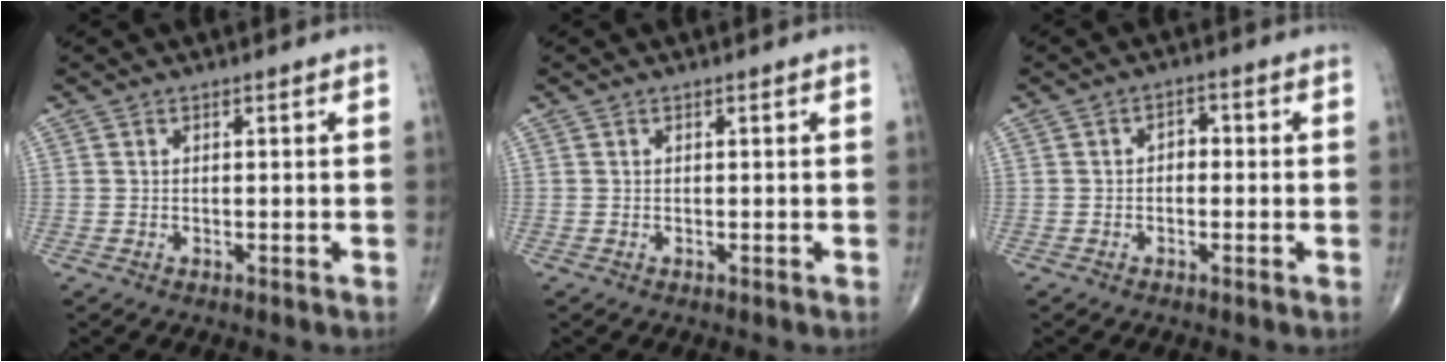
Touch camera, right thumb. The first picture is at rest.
{"total": 0.0}
{"total": 2.6, "force": [-0.2, 1.8, 1.8], "torque": [-0.013, 0.012, -0.010]}